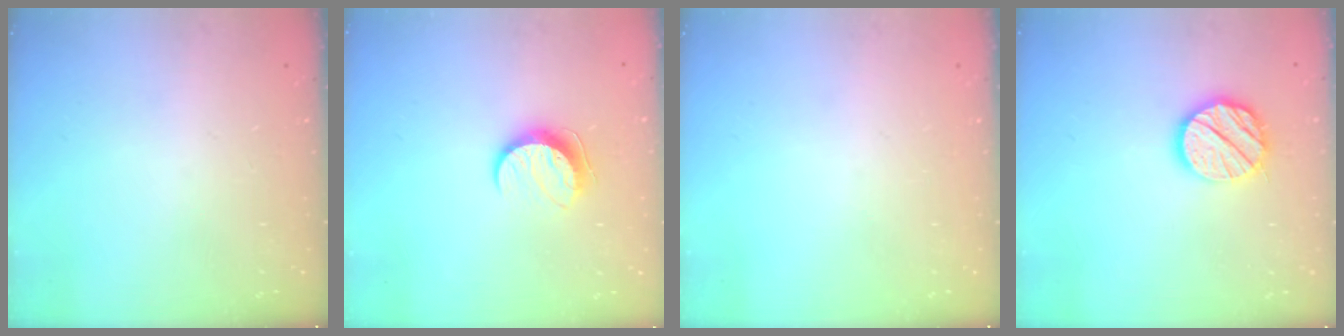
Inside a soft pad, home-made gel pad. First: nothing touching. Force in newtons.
{"total": 9.4, "press": 9.4, "slide": 0.6}
{"total": 0.0}
{"total": 13.3, "press": 13.2, "slide": 1.4}